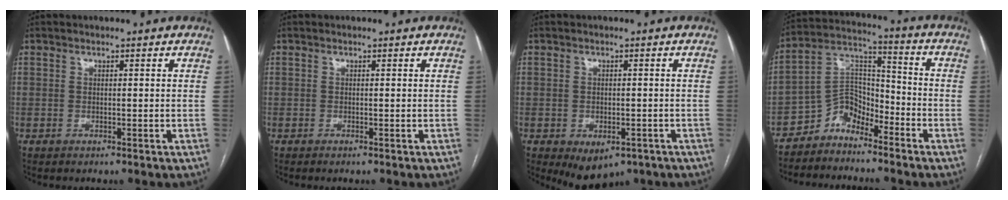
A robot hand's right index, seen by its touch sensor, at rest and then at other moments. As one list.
[{"total": 0.0}, {"total": 5.9, "force": [-3.4, 3.7, 3.2], "torque": [-0.037, -0.003, -0.038]}, {"total": 7.1, "force": [-5.8, 3.5, 2.2], "torque": [-0.038, 0.038, -0.116]}]